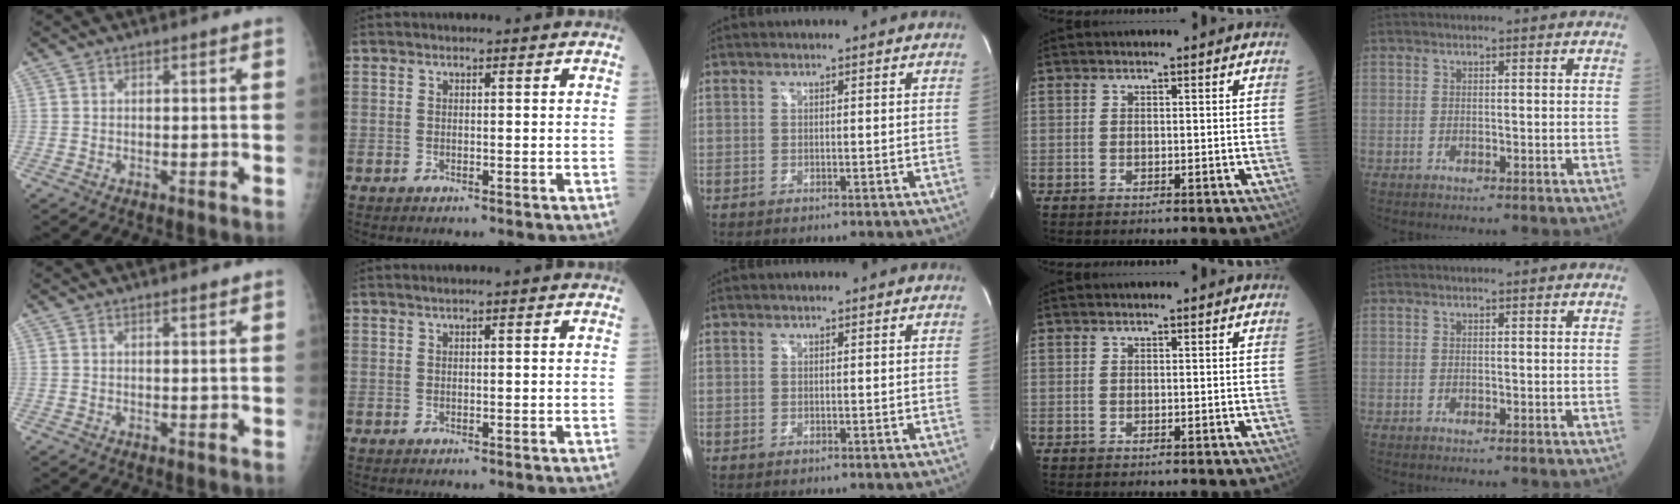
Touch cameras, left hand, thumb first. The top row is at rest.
{"thumb": {"total": 0.7, "force": [0.6, 0.1, 0.4], "torque": [-0.006, -0.004, 0.010]}, "index": {"total": 0.5, "force": [0.4, -0.1, 0.3], "torque": [-0.015, 0.004, 0.015]}, "middle": {"total": 1.5, "force": [-0.5, -1.3, -0.6], "torque": [0.007, -0.009, -0.007]}}